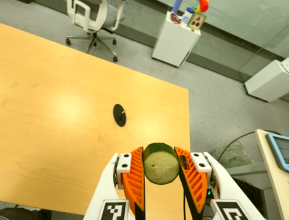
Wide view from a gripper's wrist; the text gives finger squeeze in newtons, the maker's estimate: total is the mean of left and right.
{"total": 11.3, "left": 11.6, "right": 11.0}